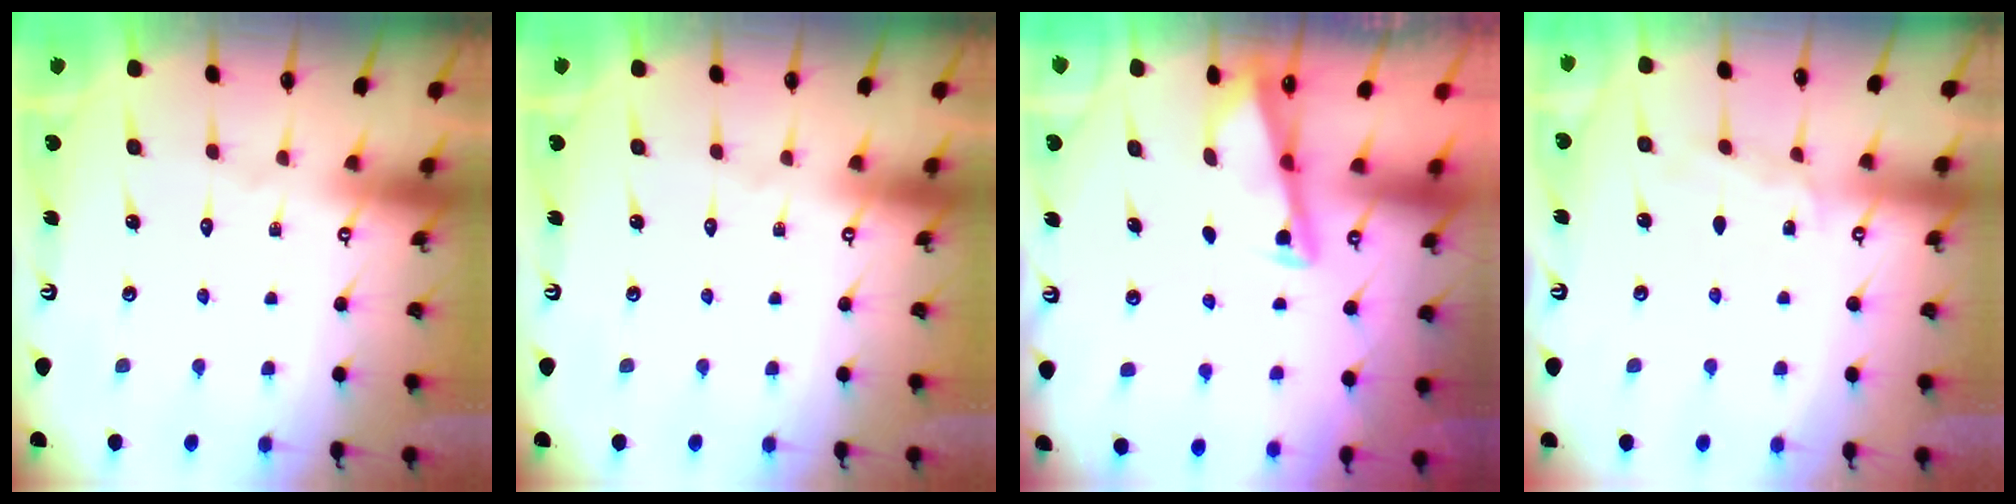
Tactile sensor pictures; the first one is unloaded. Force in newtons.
{"total": 0.0}
{"total": 3.0, "press": 3.0, "slide": 0.3}
{"total": 5.0, "press": 5.0, "slide": 0.5}